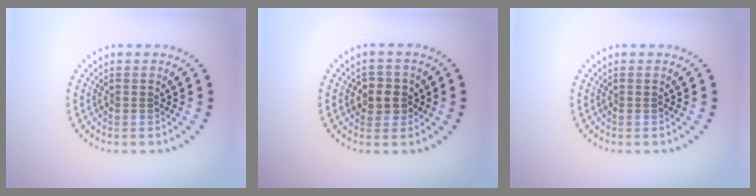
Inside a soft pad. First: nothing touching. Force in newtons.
{"total": 2.5, "press": 2.4, "slide": 0.8}
{"total": 0.0}